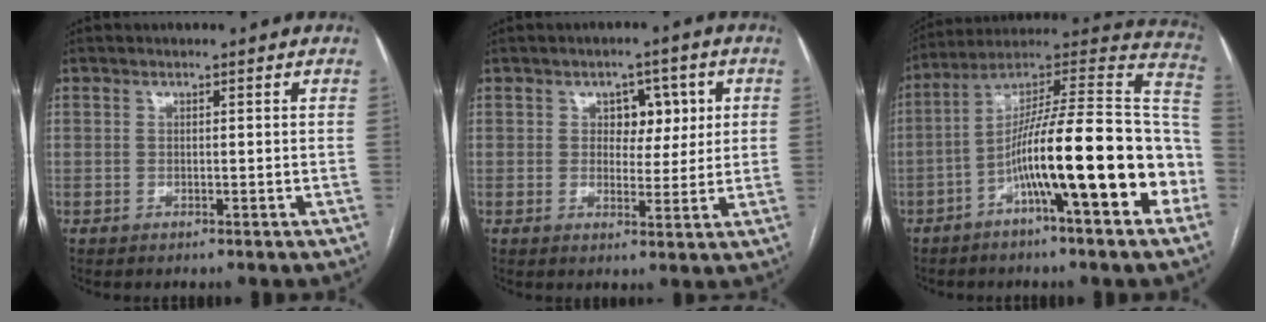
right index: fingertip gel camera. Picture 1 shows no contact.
{"total": 5.4, "force": [1.5, 3.7, 3.7], "torque": [-0.038, 0.014, 0.024]}
{"total": 22.4, "force": [-6.4, 2.6, 21.3], "torque": [-0.269, 0.032, -0.100]}